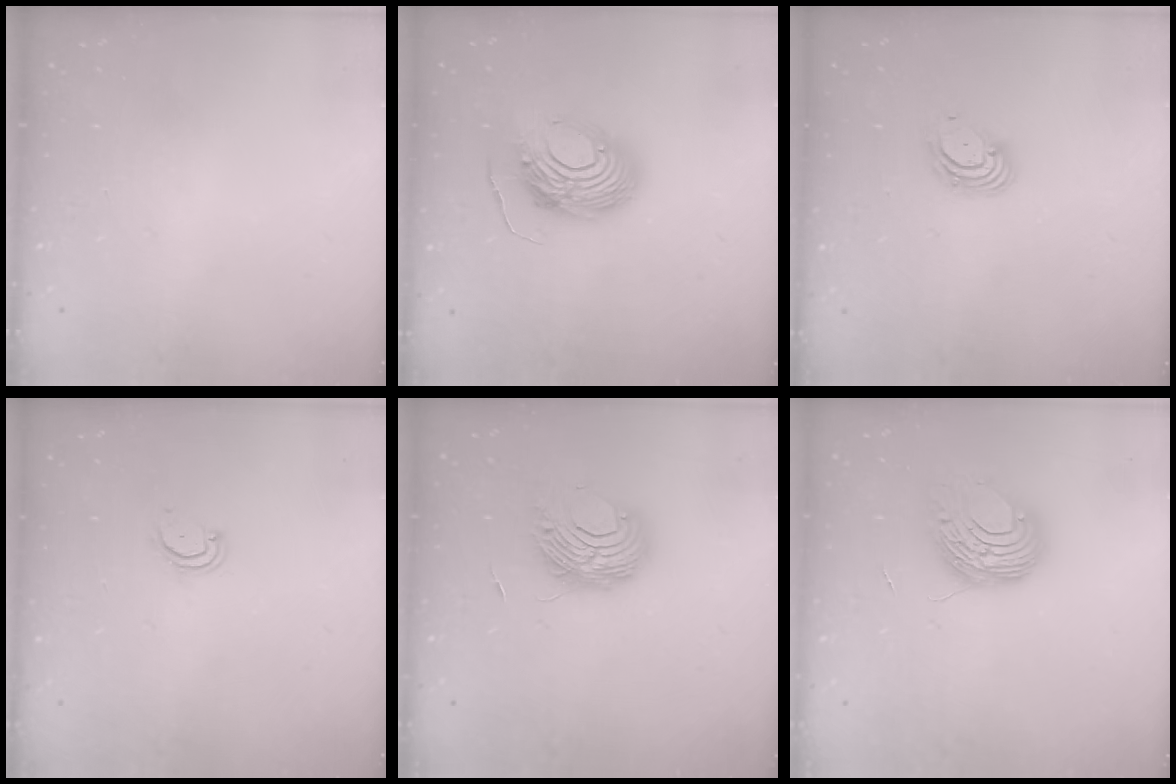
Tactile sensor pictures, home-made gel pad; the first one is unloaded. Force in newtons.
{"total": 12.4, "press": 12.3, "slide": 1.1}
{"total": 4.9, "press": 4.9, "slide": 0.5}
{"total": 3.3, "press": 3.3, "slide": 0.2}
{"total": 9.2, "press": 9.2, "slide": 0.5}
{"total": 9.0, "press": 9.0, "slide": 0.9}